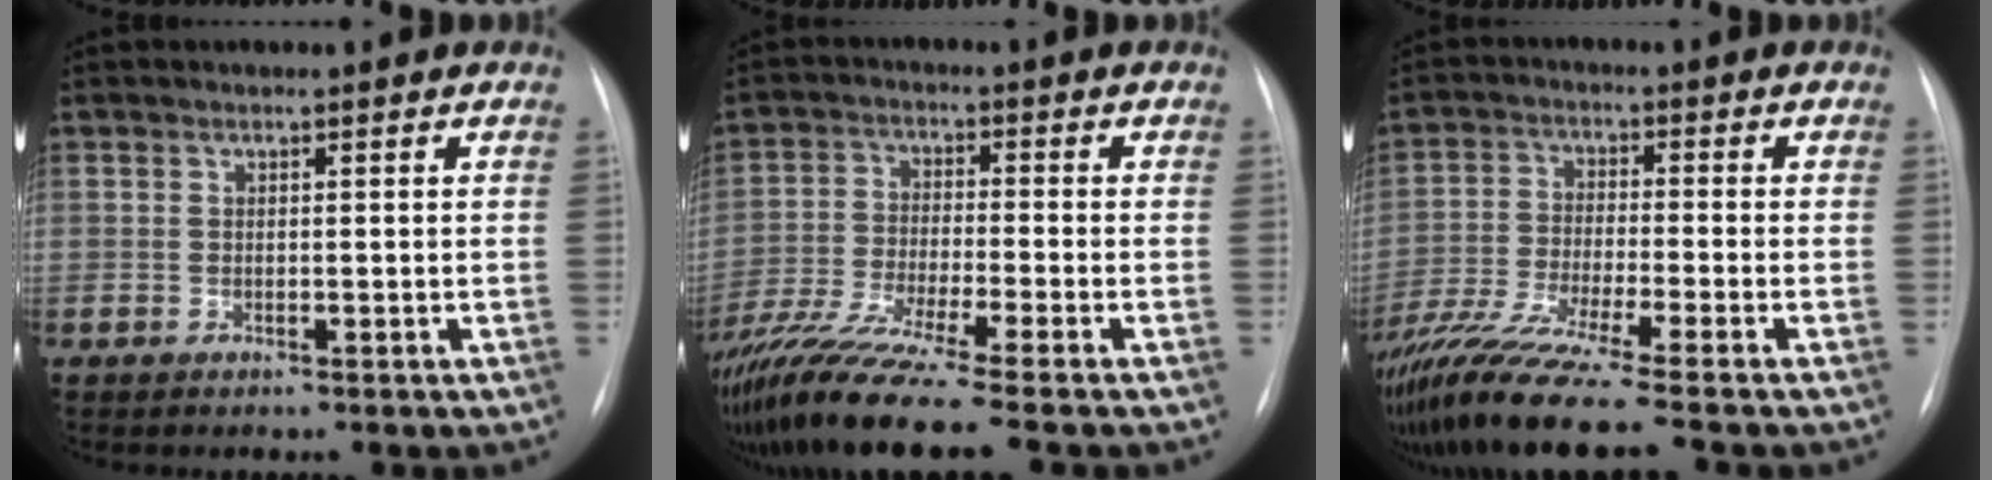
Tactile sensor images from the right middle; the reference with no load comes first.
{"total": 14.2, "force": [-11.5, -1.3, 8.3], "torque": [-0.165, -0.048, -0.197]}
{"total": 14.9, "force": [-12.1, -1.2, 8.6], "torque": [-0.171, -0.050, -0.209]}